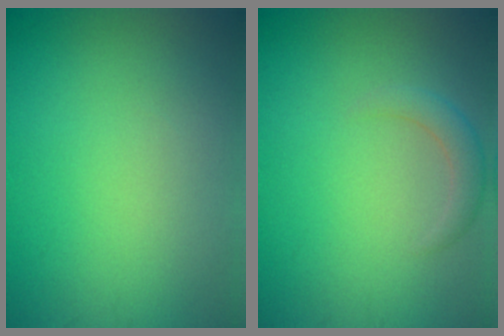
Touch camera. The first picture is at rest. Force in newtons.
{"total": 1.9, "press": 1.9, "slide": 0.0}